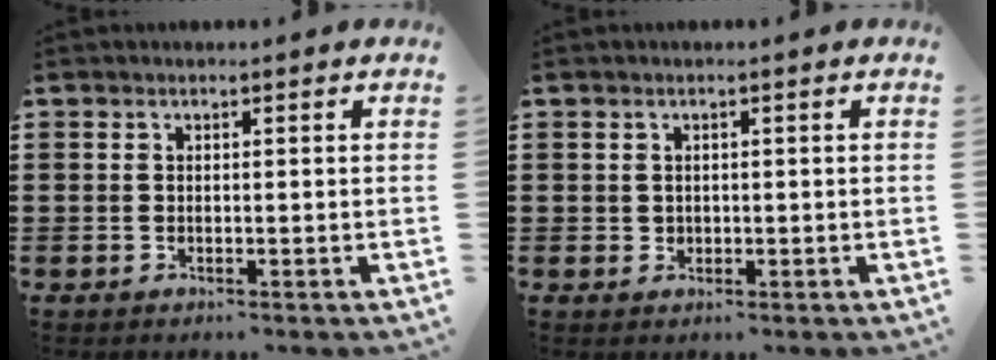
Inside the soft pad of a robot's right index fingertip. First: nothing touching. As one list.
[{"total": 1.0, "force": [0.3, 0.9, 0.2], "torque": [-0.007, 0.005, 0.006]}]